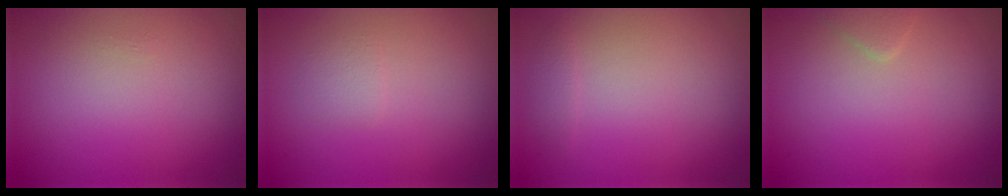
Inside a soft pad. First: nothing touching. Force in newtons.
{"total": 0.9, "press": 0.9, "slide": 0.1}
{"total": 0.7, "press": 0.7, "slide": 0.0}
{"total": 1.0, "press": 1.0, "slide": 0.1}